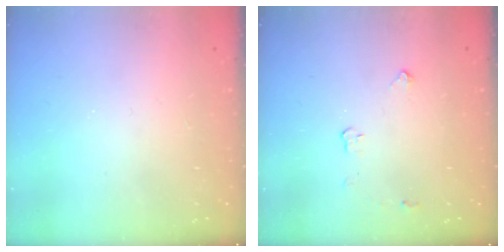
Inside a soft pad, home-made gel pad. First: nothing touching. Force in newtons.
{"total": 3.1, "press": 3.0, "slide": 0.5}